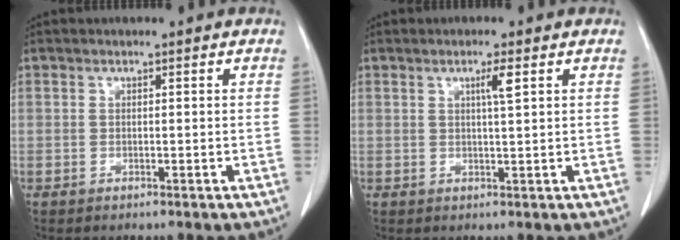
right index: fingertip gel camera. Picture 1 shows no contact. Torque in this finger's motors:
{"motor_torque": [0.38, 0.22, 0.05, 0.04]}